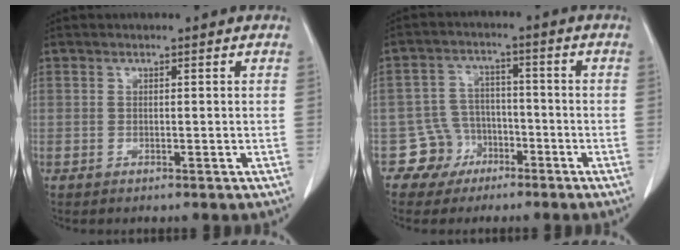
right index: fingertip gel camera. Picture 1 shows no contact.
{"total": 5.8, "force": [-2.9, 5.0, -0.3], "torque": [0.016, 0.017, -0.048]}